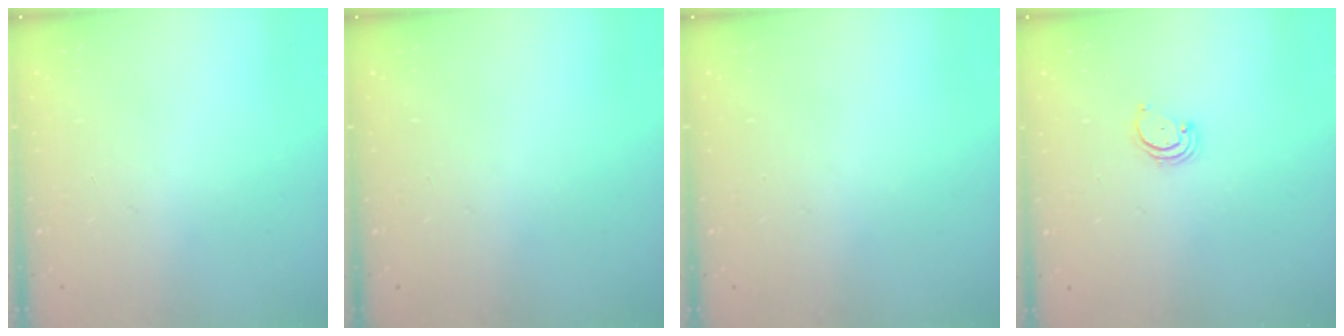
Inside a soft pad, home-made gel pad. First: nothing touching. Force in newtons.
{"total": 0.0}
{"total": 0.0}
{"total": 2.8, "press": 2.8, "slide": 0.3}